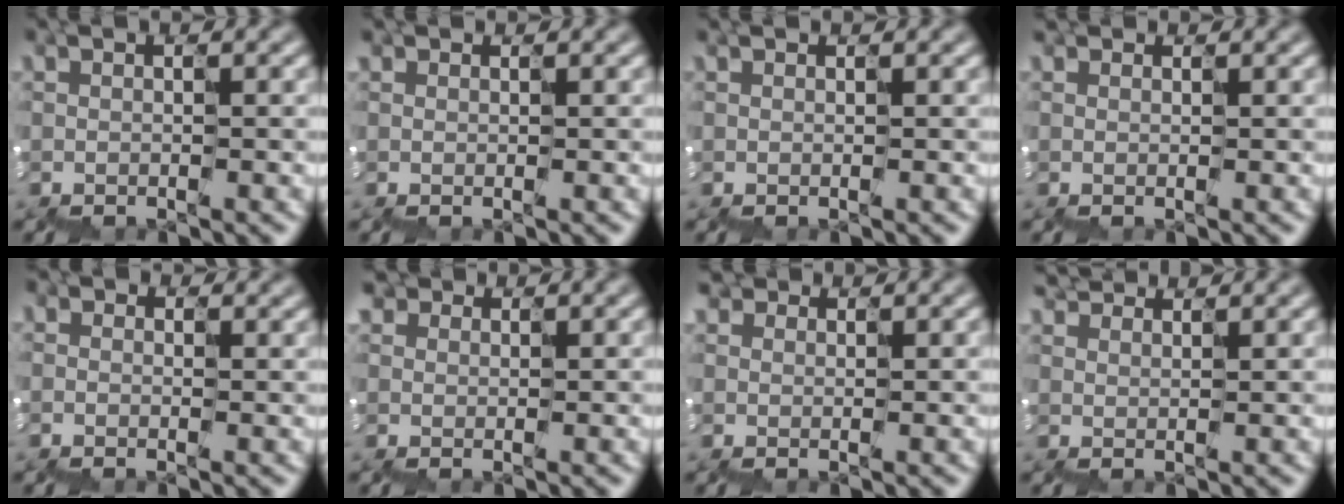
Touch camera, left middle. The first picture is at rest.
{"total": 0.0}
{"total": 0.0}
{"total": 0.0}
{"total": 0.6, "force": [0.0, 0.5, 0.4], "torque": [-0.005, 0.002, -0.002]}
{"total": 1.2, "force": [0.6, -0.1, -1.0], "torque": [0.003, 0.002, 0.018]}
{"total": 1.1, "force": [0.9, 0.0, -0.7], "torque": [0.005, 0.003, 0.020]}
{"total": 2.6, "force": [2.6, 0.2, -0.3], "torque": [-0.005, 0.018, 0.044]}